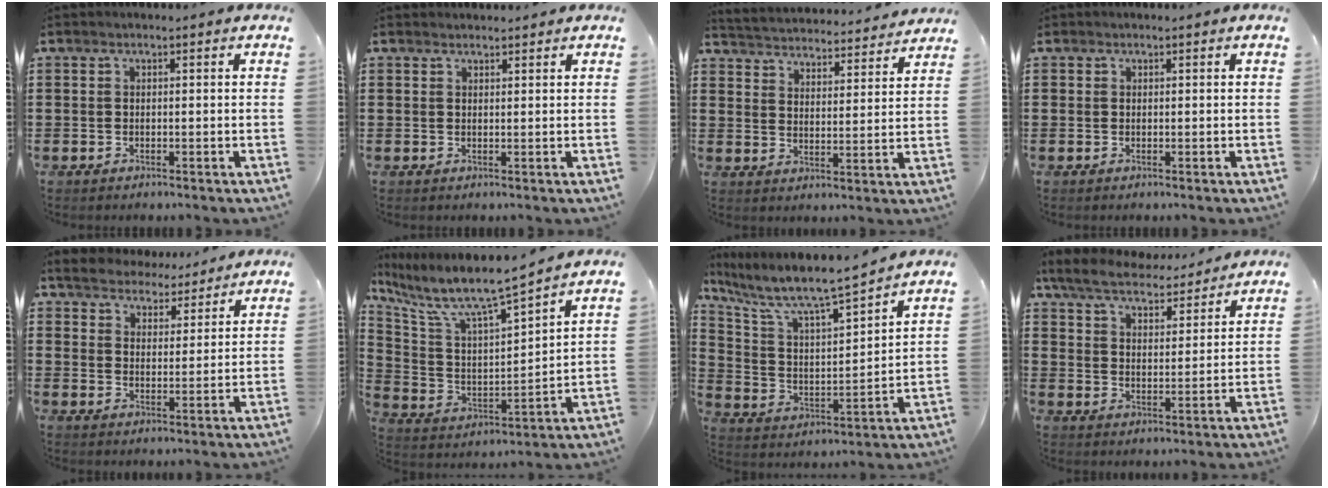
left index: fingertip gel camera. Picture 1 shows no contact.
{"total": 1.3, "force": [1.3, 0.4, -0.1], "torque": [-0.001, 0.001, 0.026]}
{"total": 3.7, "force": [3.7, -0.1, -0.5], "torque": [-0.016, -0.034, 0.058]}
{"total": 0.6, "force": [0.3, 0.5, 0.0], "torque": [-0.003, 0.004, 0.007]}
{"total": 4.9, "force": [4.8, 0.7, -0.3], "torque": [-0.020, -0.026, 0.086]}
{"total": 8.3, "force": [7.0, 0.8, 4.5], "torque": [-0.119, -0.051, 0.113]}
{"total": 7.8, "force": [6.8, 0.9, 3.6], "torque": [-0.105, -0.052, 0.108]}
{"total": 6.0, "force": [5.7, 1.1, 1.7], "torque": [-0.062, -0.031, 0.096]}